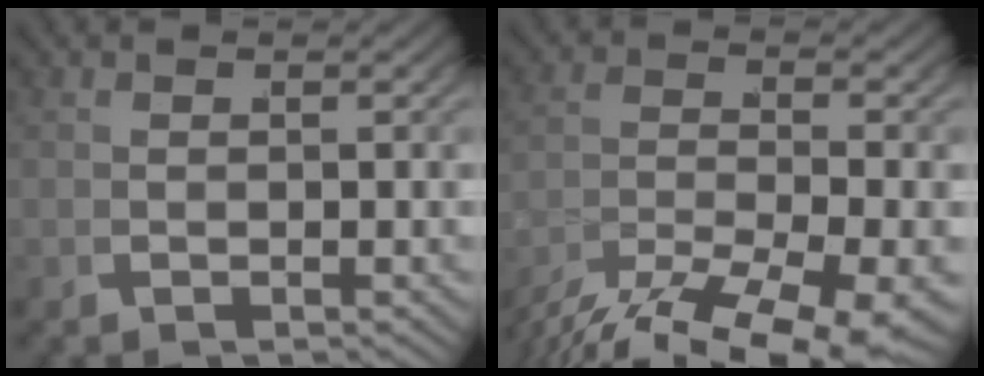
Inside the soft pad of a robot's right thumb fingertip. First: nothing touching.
{"total": 9.7, "force": [-6.5, 4.2, 5.8], "torque": [-0.105, -0.036, -0.094]}